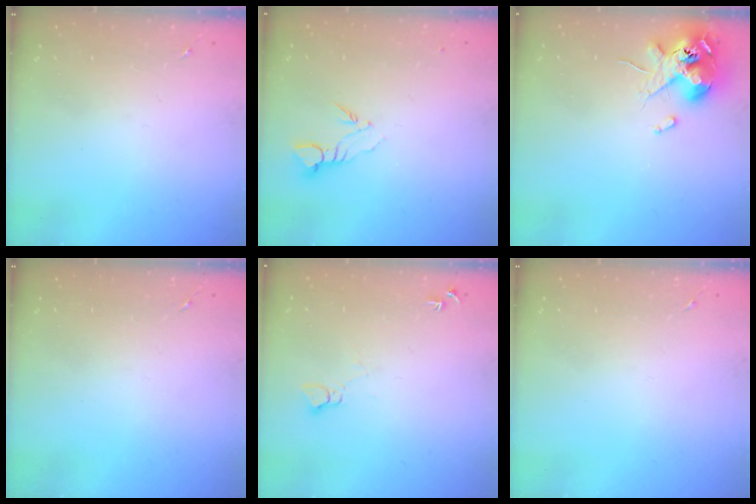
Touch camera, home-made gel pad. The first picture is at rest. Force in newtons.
{"total": 3.8, "press": 3.8, "slide": 0.2}
{"total": 12.1, "press": 12.0, "slide": 2.0}
{"total": 0.0}
{"total": 5.2, "press": 5.2, "slide": 0.6}
{"total": 0.0}